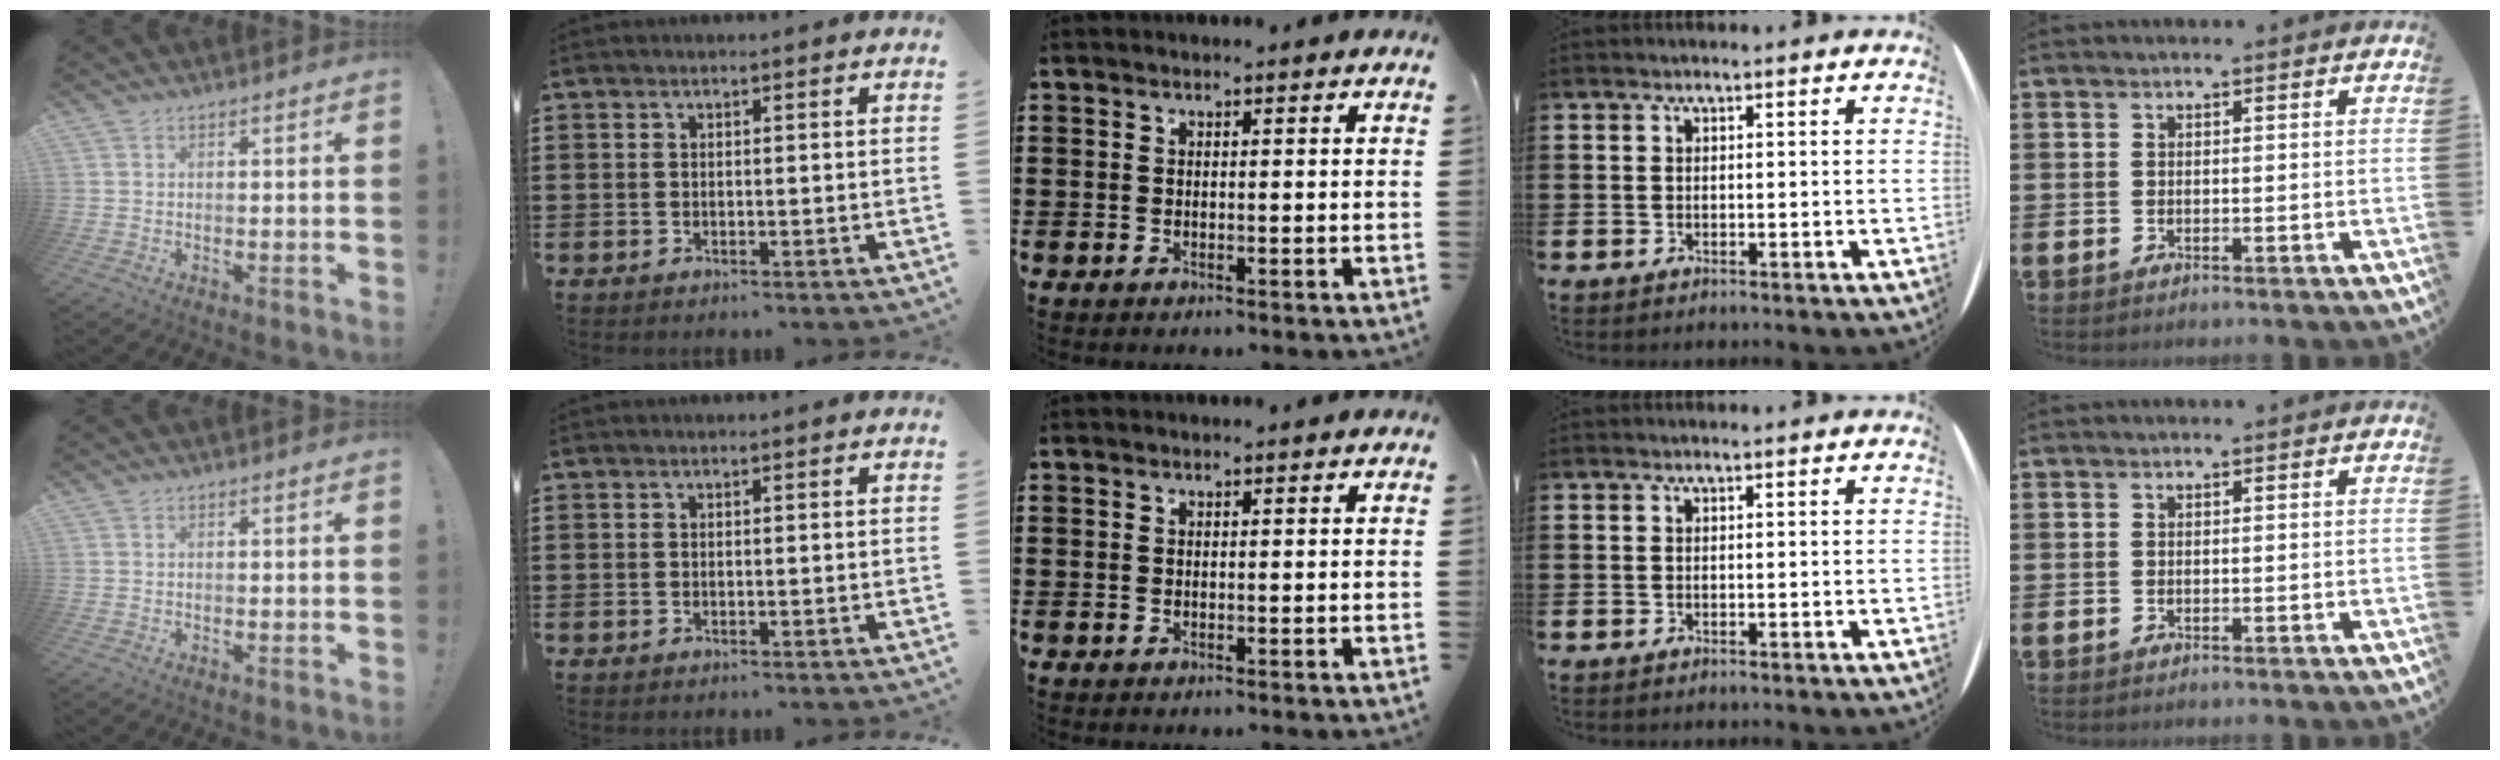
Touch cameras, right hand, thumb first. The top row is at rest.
{}